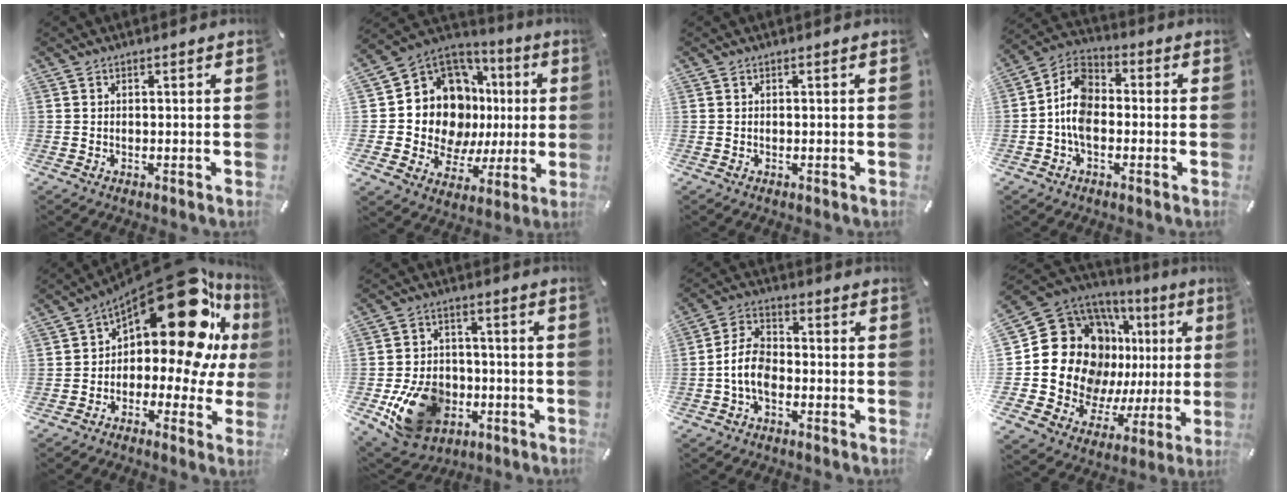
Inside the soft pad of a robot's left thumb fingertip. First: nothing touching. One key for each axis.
{"total": 15.4, "fx": 2.5, "fy": 13.1, "fz": 7.7, "tx": -0.157, "ty": -0.044, "tz": 0.063}
{"total": 0.0}
{"total": 9.3, "fx": -2.1, "fy": 6.2, "fz": 6.5, "tx": -0.146, "ty": 0.010, "tz": -0.042}
{"total": 23.1, "fx": 10.2, "fy": 11.2, "fz": 17.5, "tx": -0.249, "ty": -0.081, "tz": 0.172}
{"total": 15.5, "fx": -5.5, "fy": 11.8, "fz": 8.4, "tx": -0.158, "ty": 0.035, "tz": -0.086}
{"total": 7.9, "fx": -2.6, "fy": 5.0, "fz": 5.5, "tx": -0.116, "ty": 0.015, "tz": -0.049}
{"total": 25.2, "fx": 5.8, "fy": 18.9, "fz": 15.7, "tx": -0.260, "ty": -0.057, "tz": 0.145}